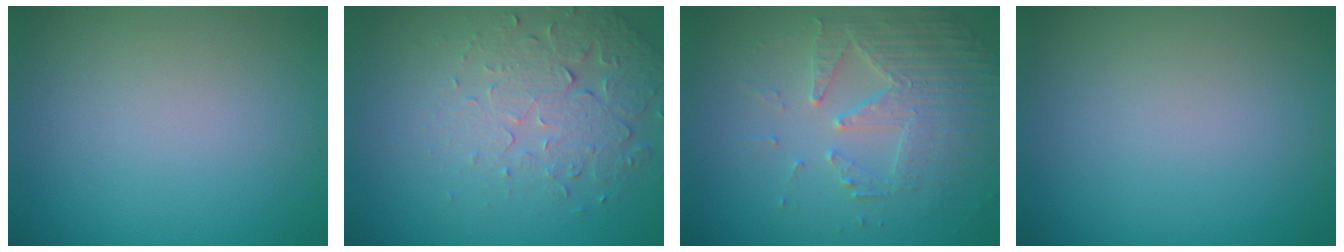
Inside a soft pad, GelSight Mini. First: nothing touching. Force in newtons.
{"total": 5.0, "press": 3.3, "slide": 3.7}
{"total": 4.1, "press": 3.9, "slide": 1.4}
{"total": 0.0}